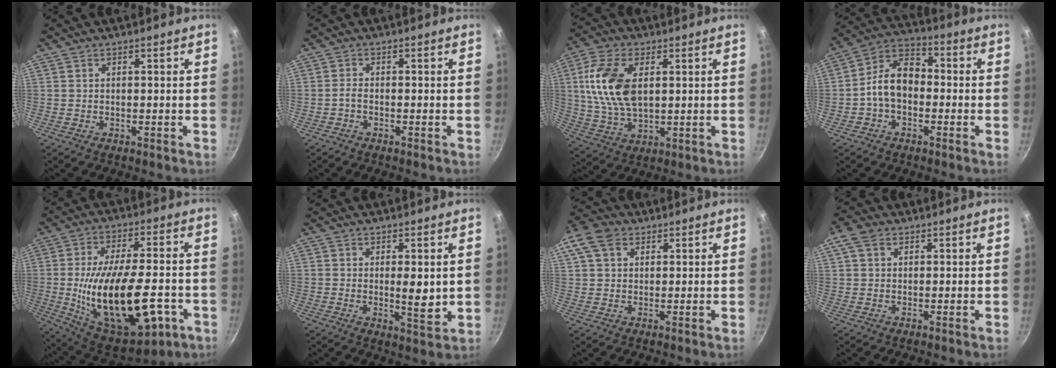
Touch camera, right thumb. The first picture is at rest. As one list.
[{"total": 1.3, "force": [-0.8, 0.5, 0.9], "torque": [-0.023, 0.010, -0.022]}, {"total": 14.0, "force": [2.8, 7.9, 11.2], "torque": [-0.213, -0.005, 0.055]}, {"total": 10.1, "force": [-1.6, 7.0, 7.1], "torque": [-0.096, 0.039, -0.049]}, {"total": 26.1, "force": [-6.4, 11.7, 22.4], "torque": [-0.365, 0.013, -0.082]}, {"total": 5.3, "force": [0.6, 1.8, 4.9], "torque": [-0.071, -0.021, 0.011]}, {"total": 10.4, "force": [4.2, 7.6, 5.6], "torque": [-0.107, 0.013, 0.066]}, {"total": 4.2, "force": [1.7, 3.0, 2.3], "torque": [-0.036, 0.003, 0.025]}]